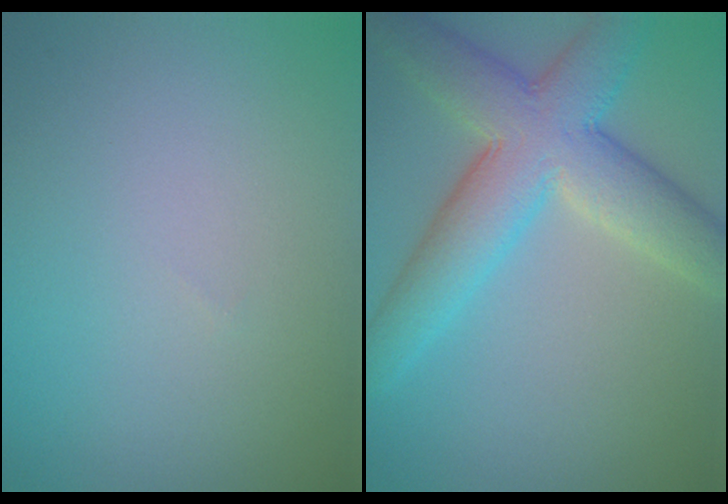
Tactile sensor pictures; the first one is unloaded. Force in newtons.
{"total": 8.2, "press": 8.2, "slide": 0.4}